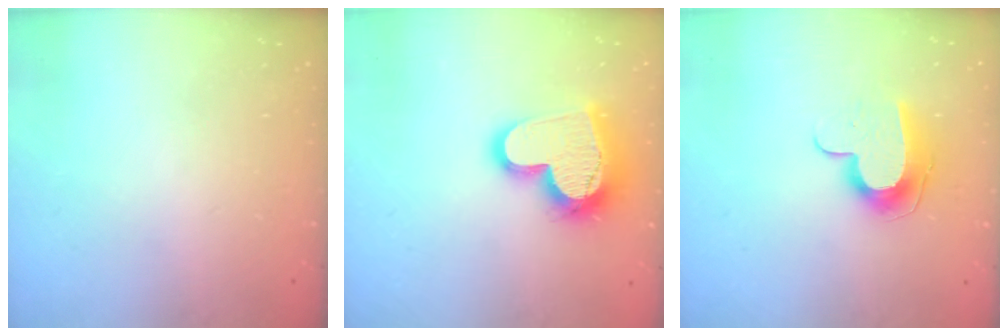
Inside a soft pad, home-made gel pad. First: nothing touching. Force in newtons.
{"total": 17.9, "press": 17.8, "slide": 1.7}
{"total": 9.8, "press": 9.8, "slide": 0.1}